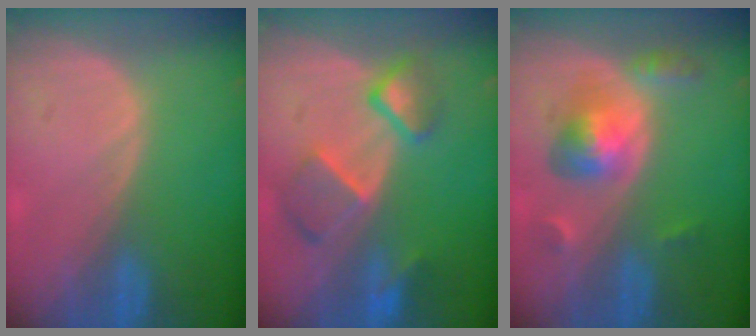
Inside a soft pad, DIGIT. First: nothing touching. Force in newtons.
{"total": 7.6, "press": 6.7, "slide": 3.5}
{"total": 5.9, "press": 5.6, "slide": 1.8}